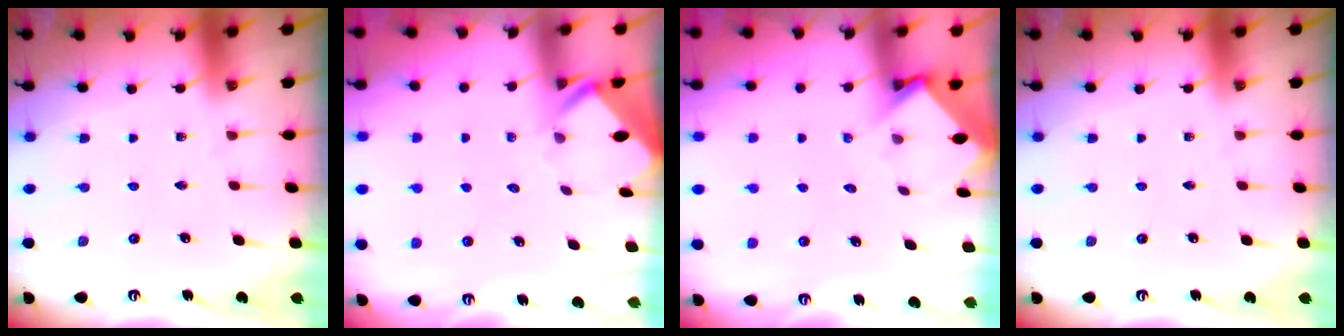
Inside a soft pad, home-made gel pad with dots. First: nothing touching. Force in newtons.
{"total": 2.5, "press": 2.4, "slide": 0.3}
{"total": 3.4, "press": 3.4, "slide": 0.3}
{"total": 0.0}